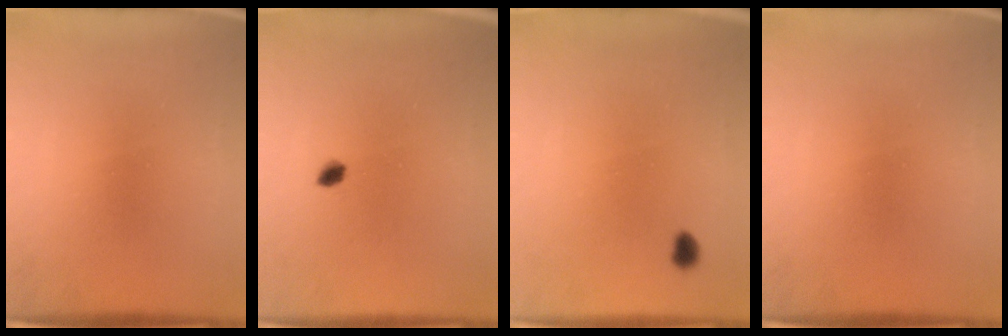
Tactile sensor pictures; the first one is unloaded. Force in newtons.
{"total": 1.5}
{"total": 1.3}
{"total": 0.0}